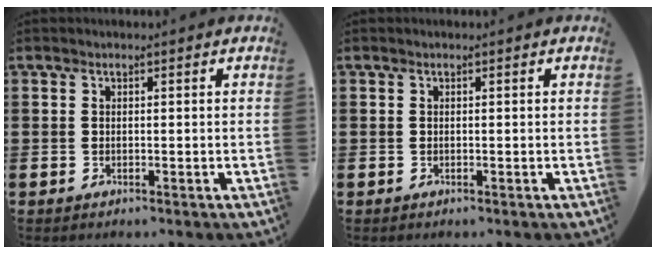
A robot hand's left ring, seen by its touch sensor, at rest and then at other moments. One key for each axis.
{"total": 0.0}